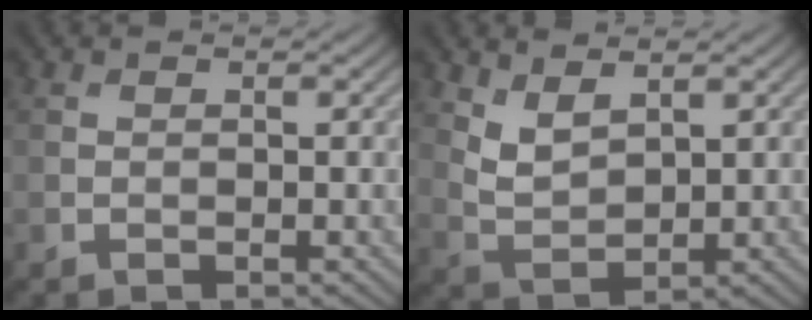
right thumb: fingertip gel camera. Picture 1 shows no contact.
{"total": 3.8, "force": [2.4, 1.7, 2.3], "torque": [-0.061, -0.008, 0.056]}